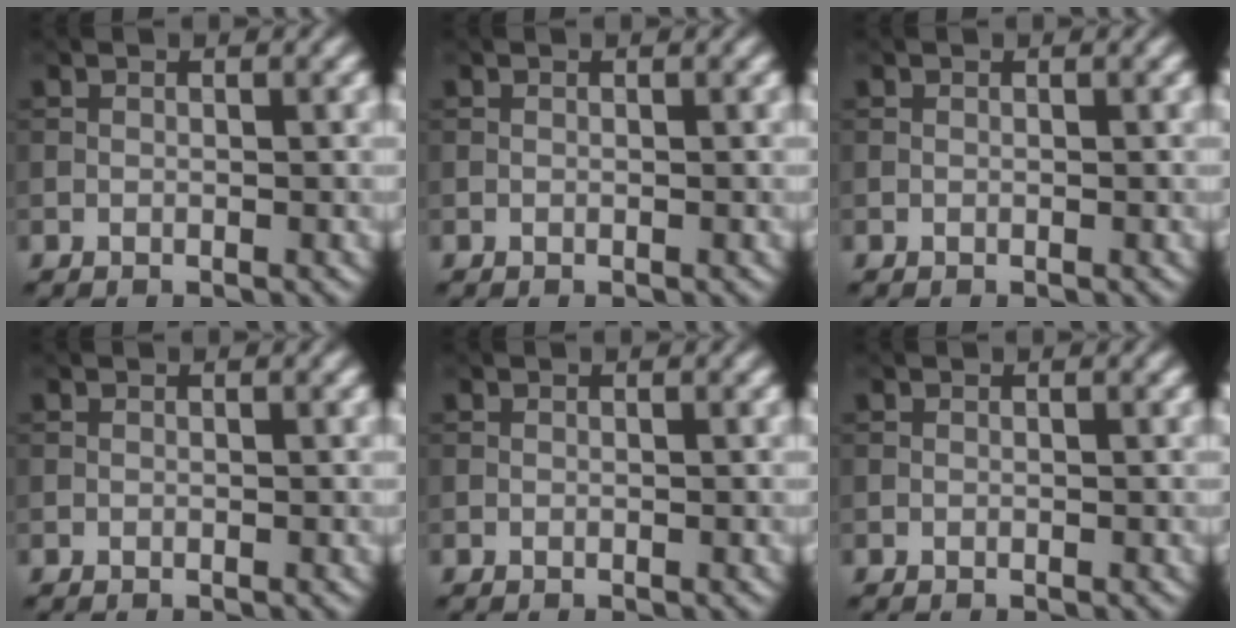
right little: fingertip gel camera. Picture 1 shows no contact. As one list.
[{"total": 0.0}, {"total": 0.0}, {"total": 0.0}, {"total": 0.0}, {"total": 0.0}]